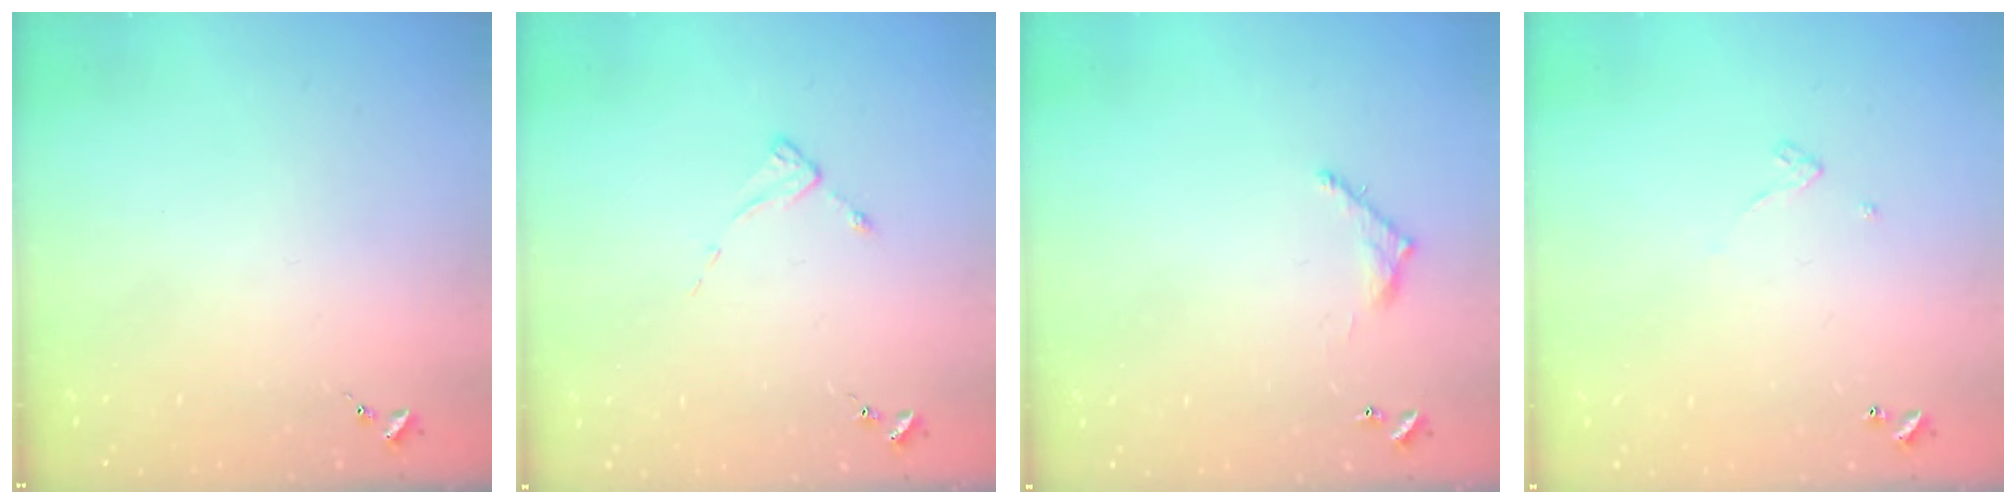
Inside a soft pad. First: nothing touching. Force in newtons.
{"total": 2.3, "press": 2.3, "slide": 0.3}
{"total": 6.3, "press": 6.3, "slide": 0.4}
{"total": 3.2, "press": 3.2, "slide": 0.1}